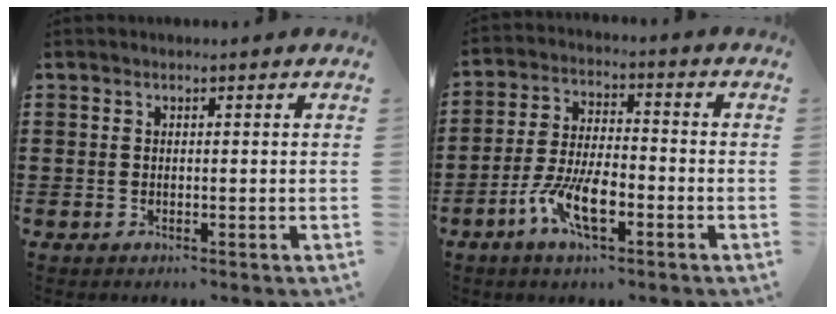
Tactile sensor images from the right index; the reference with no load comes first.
{"total": 8.4, "force": [-4.0, 2.9, 6.8], "torque": [-0.159, -0.014, -0.078]}